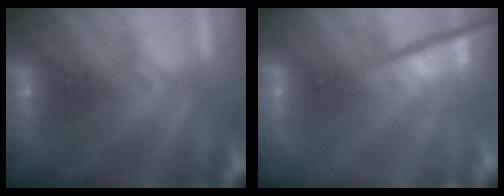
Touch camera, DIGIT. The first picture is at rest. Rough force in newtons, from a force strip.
{"total": 4.7}